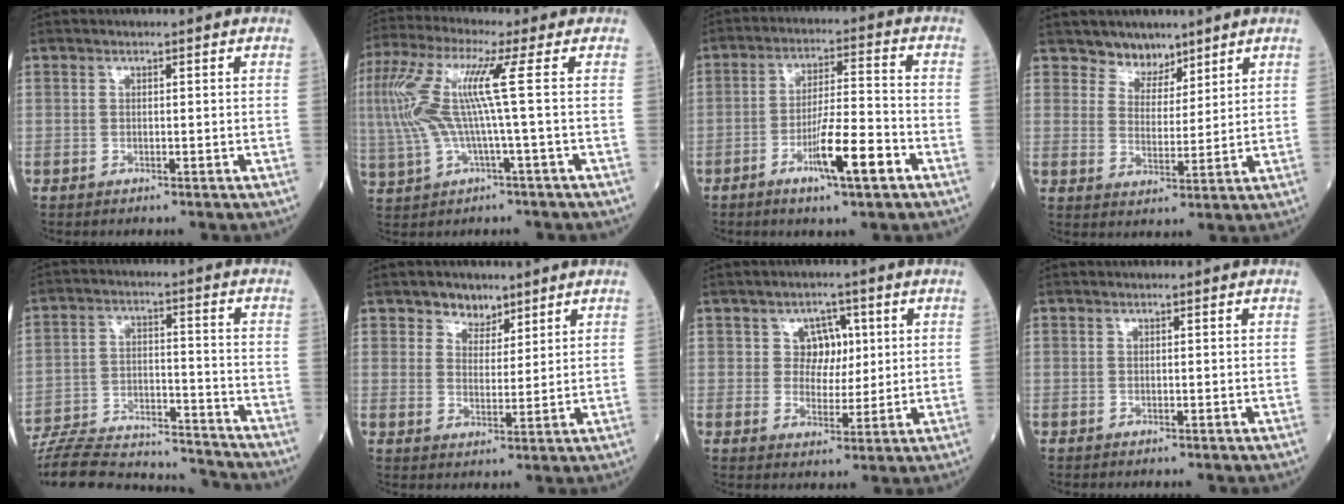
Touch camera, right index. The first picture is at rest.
{"total": 11.5, "force": [1.3, 0.0, 11.4], "torque": [-0.260, 0.023, 0.024]}
{"total": 9.3, "force": [-4.5, 0.6, 8.1], "torque": [-0.145, -0.005, -0.074]}
{"total": 4.5, "force": [3.8, 2.4, 0.3], "torque": [0.001, -0.004, 0.069]}
{"total": 21.8, "force": [-20.7, 3.3, 6.1], "torque": [-0.138, -0.003, -0.309]}
{"total": 4.1, "force": [3.1, 2.6, 0.9], "torque": [-0.011, 0.000, 0.055]}
{"total": 4.6, "force": [1.4, 3.8, 2.2], "torque": [-0.025, 0.009, 0.026]}
{"total": 0.0}